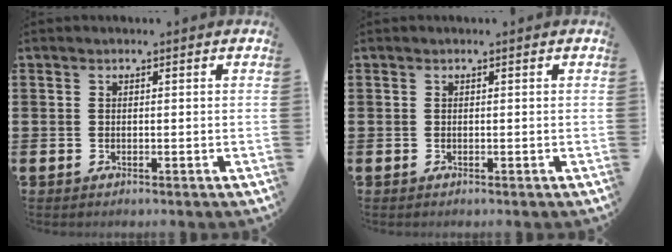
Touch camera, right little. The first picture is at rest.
{"total": 0.0}